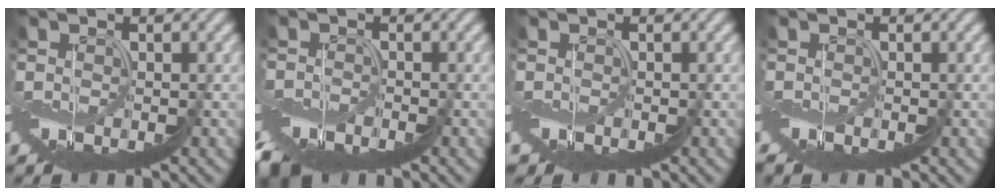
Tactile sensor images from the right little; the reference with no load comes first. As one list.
[{"total": 5.8, "force": [-5.8, 0.3, 0.6], "torque": [-0.015, -0.003, -0.092]}, {"total": 2.1, "force": [-1.2, 1.3, 1.0], "torque": [-0.003, -0.006, -0.017]}, {"total": 1.6, "force": [-1.3, 0.8, 0.7], "torque": [-0.010, -0.009, -0.021]}]